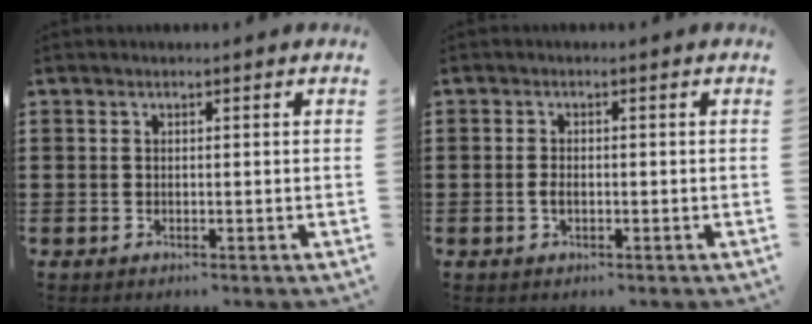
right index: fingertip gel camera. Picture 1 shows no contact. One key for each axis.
{"total": 1.4, "fx": -0.4, "fy": 0.5, "fz": 1.2, "tx": -0.025, "ty": -0.004, "tz": -0.006}